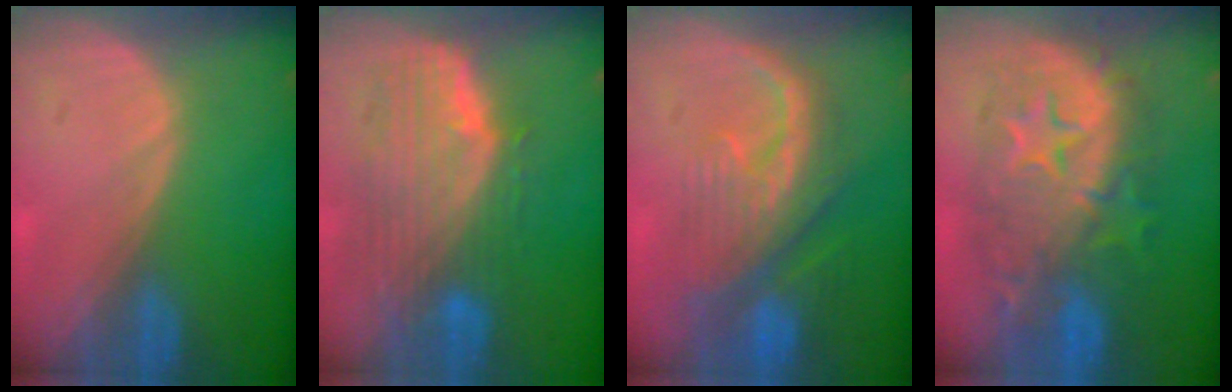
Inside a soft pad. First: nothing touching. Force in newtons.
{"total": 9.9, "press": 8.8, "slide": 4.5}
{"total": 10.3, "press": 9.1, "slide": 4.7}
{"total": 12.3, "press": 12.2, "slide": 1.1}